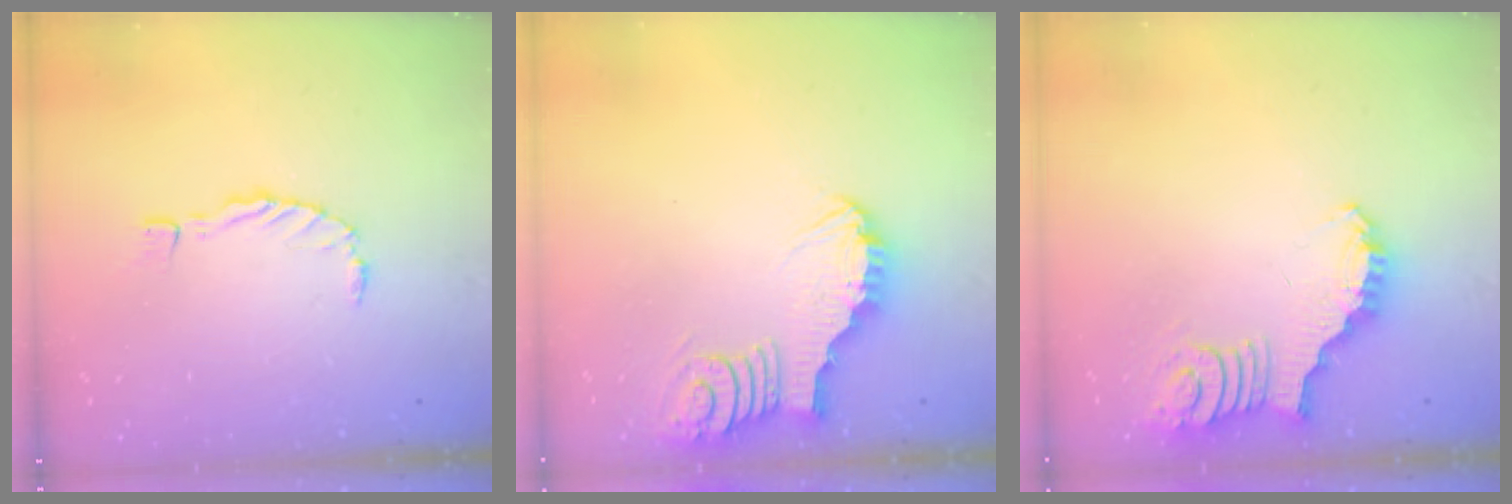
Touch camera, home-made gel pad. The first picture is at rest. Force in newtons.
{"total": 3.6, "press": 3.6, "slide": 0.3}
{"total": 2.7, "press": 2.7, "slide": 0.5}